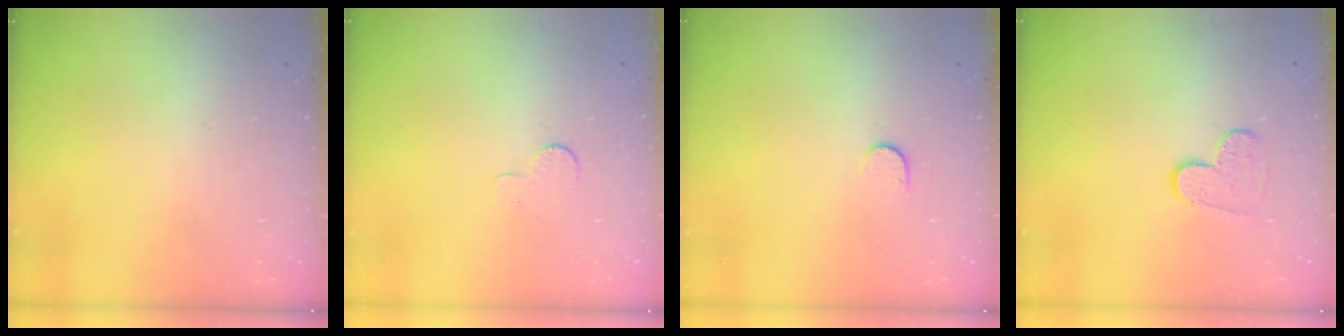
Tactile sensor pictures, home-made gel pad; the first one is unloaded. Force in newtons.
{"total": 2.9, "press": 2.9, "slide": 0.3}
{"total": 6.1, "press": 6.1, "slide": 0.6}
{"total": 4.8, "press": 4.8, "slide": 0.5}